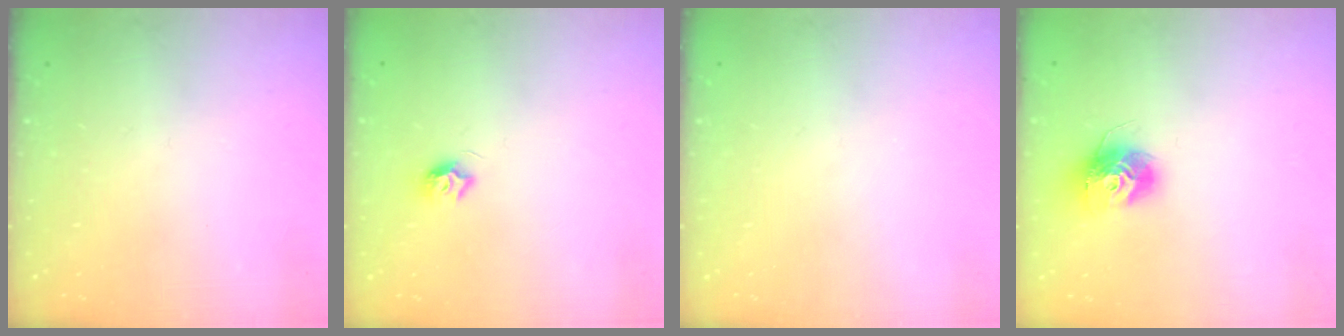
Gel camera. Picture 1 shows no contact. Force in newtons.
{"total": 6.6, "press": 6.5, "slide": 0.6}
{"total": 0.0}
{"total": 11.8, "press": 11.8, "slide": 0.9}